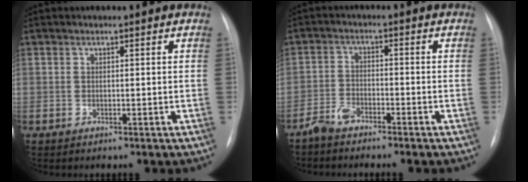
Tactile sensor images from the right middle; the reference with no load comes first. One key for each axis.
{"total": 3.2, "fx": -2.9, "fy": 0.8, "fz": 1.1, "tx": -0.028, "ty": -0.004, "tz": -0.059}